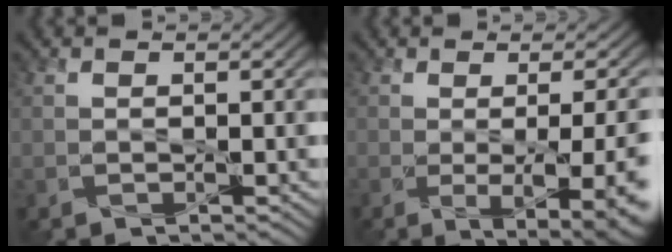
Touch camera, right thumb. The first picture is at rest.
{"total": 11.2, "force": [-2.0, 4.6, 10.1], "torque": [-0.103, -0.022, -0.001]}